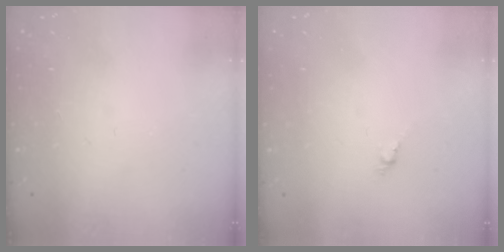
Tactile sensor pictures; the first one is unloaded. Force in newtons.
{"total": 1.6, "press": 1.5, "slide": 0.5}